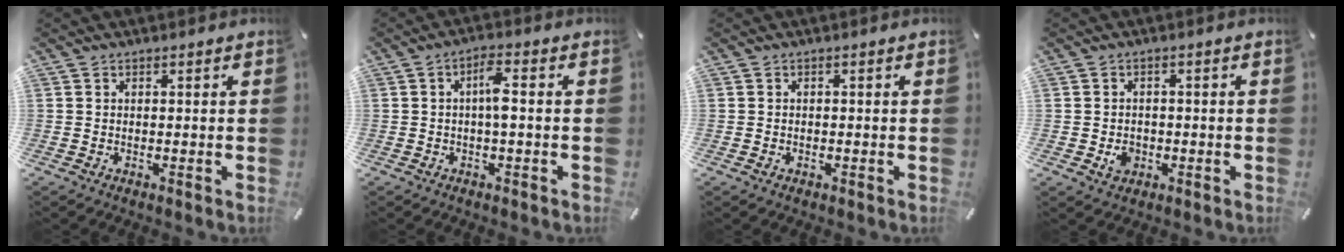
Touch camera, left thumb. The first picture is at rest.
{"total": 4.8, "force": [-0.1, 1.3, 4.6], "torque": [-0.088, 0.010, -0.004]}
{"total": 0.7, "force": [-0.3, 0.5, 0.3], "torque": [-0.007, 0.001, -0.007]}
{"total": 3.7, "force": [-1.0, 3.1, 1.6], "torque": [-0.011, -0.001, -0.020]}